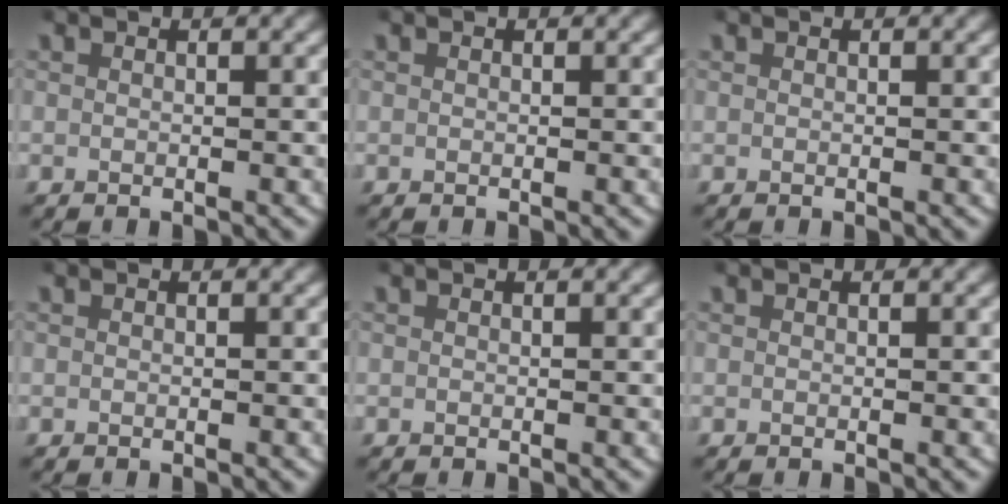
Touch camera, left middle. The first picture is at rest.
{"total": 0.0}
{"total": 0.0}
{"total": 0.0}
{"total": 0.0}
{"total": 0.0}